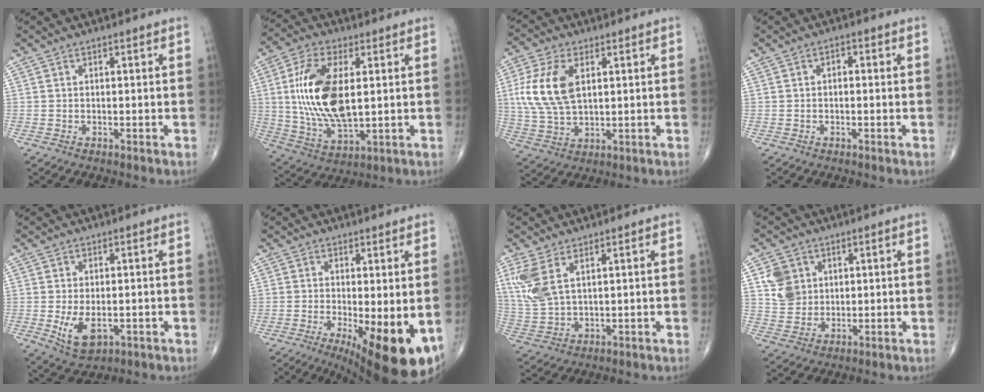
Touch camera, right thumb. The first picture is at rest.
{"total": 17.0, "force": [2.2, 8.1, 14.8], "torque": [-0.292, -0.012, 0.047]}
{"total": 12.1, "force": [2.8, 6.6, 9.7], "torque": [-0.207, -0.003, 0.057]}
{"total": 1.5, "force": [0.1, 0.9, 1.1], "torque": [-0.011, 0.005, -0.003]}
{"total": 6.5, "force": [-1.2, 3.7, 5.2], "torque": [-0.087, -0.012, -0.013]}
{"total": 14.3, "force": [-4.0, 4.6, 13.0], "torque": [-0.152, -0.023, -0.043]}
{"total": 8.1, "force": [3.7, 3.6, 6.2], "torque": [-0.157, -0.005, 0.087]}
{"total": 6.6, "force": [2.3, 5.7, 2.4], "torque": [-0.027, -0.008, 0.049]}